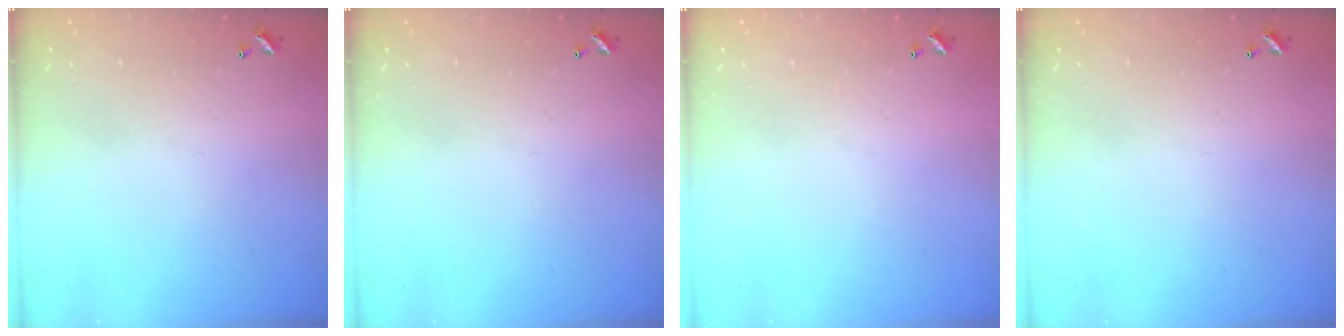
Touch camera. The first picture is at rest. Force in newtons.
{"total": 0.0}
{"total": 0.0}
{"total": 0.0}